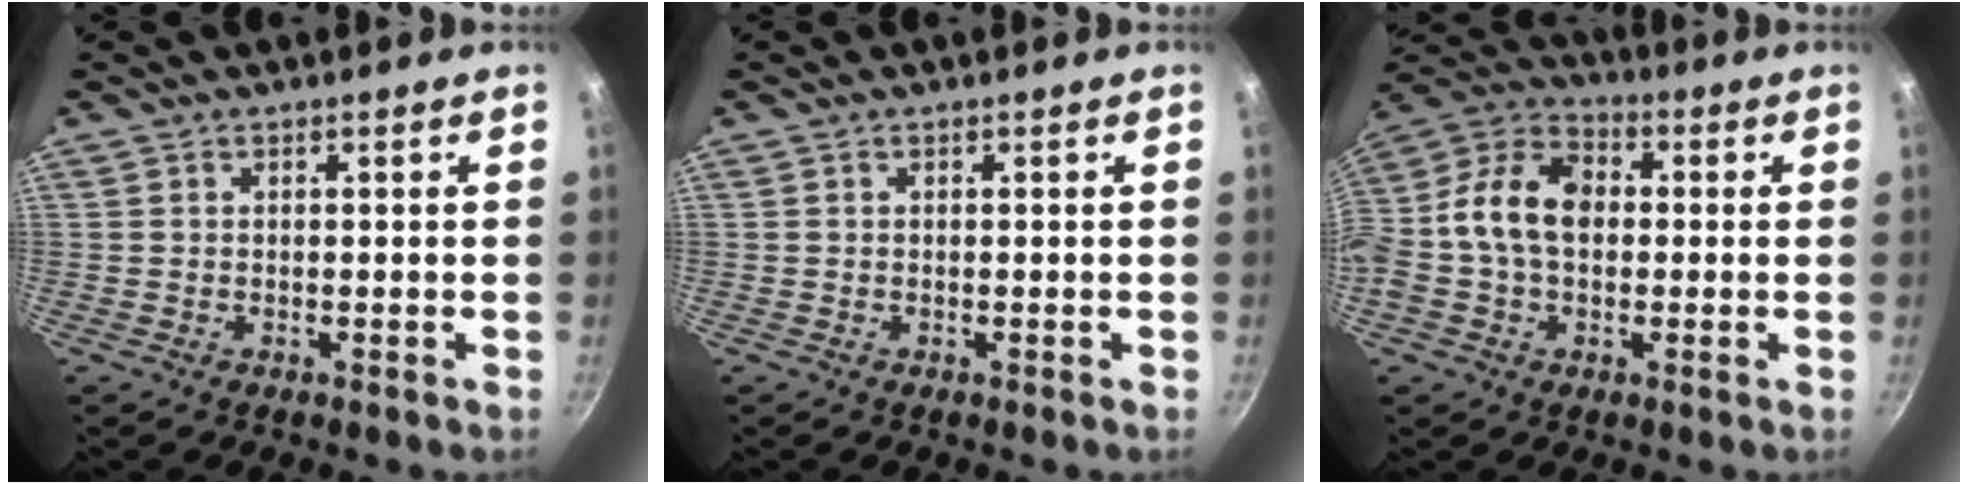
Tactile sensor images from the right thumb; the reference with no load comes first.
{"total": 0.0}
{"total": 14.1, "force": [0.1, 10.0, 10.0], "torque": [-0.153, 0.037, -0.021]}